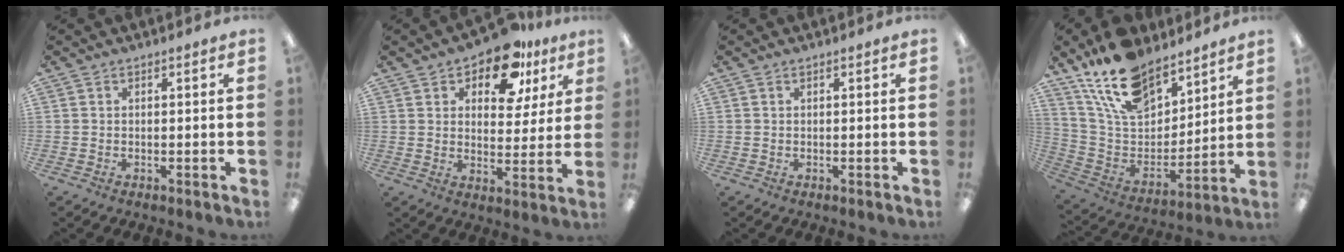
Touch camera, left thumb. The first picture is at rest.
{"total": 13.3, "force": [8.9, 6.6, 7.3], "torque": [-0.107, -0.038, 0.156]}
{"total": 0.0}
{"total": 18.1, "force": [13.6, 9.1, 7.8], "torque": [-0.166, -0.073, 0.252]}